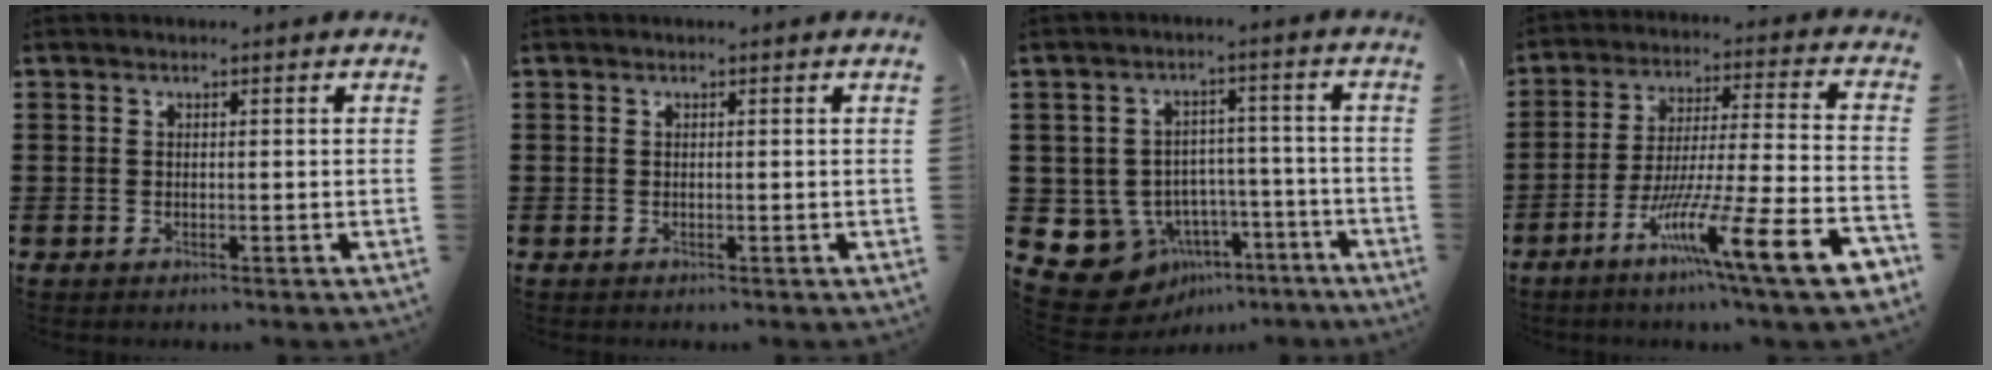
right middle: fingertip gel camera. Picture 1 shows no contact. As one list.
[{"total": 0.0}, {"total": 9.4, "force": [-6.4, 6.4, 2.1], "torque": [-0.068, 0.031, -0.120]}, {"total": 15.1, "force": [-8.9, 0.4, 12.2], "torque": [-0.205, -0.001, -0.158]}]